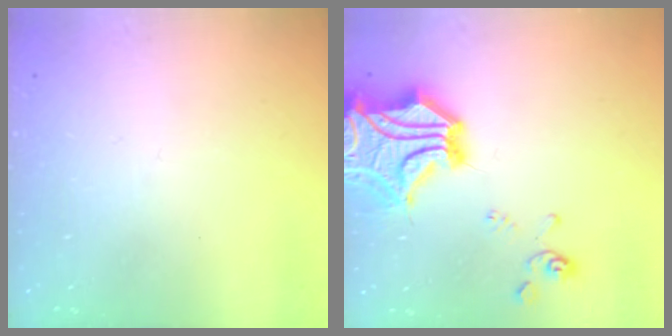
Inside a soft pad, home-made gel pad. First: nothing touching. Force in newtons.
{"total": 16.6, "press": 16.2, "slide": 3.4}